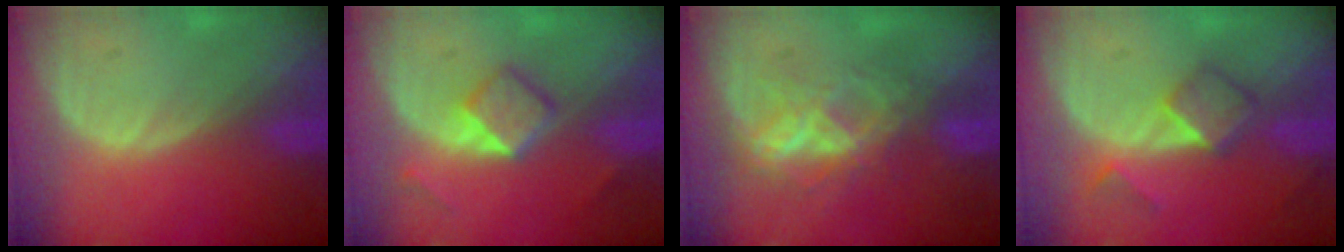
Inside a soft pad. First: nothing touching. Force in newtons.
{"total": 4.7, "press": 4.2, "slide": 2.1}
{"total": 6.9, "press": 6.0, "slide": 3.3}
{"total": 5.1, "press": 4.4, "slide": 2.5}